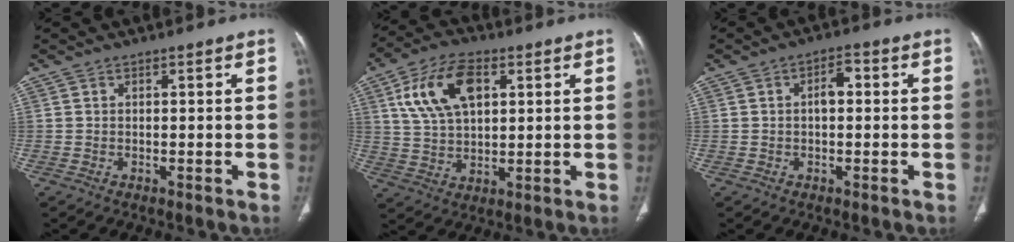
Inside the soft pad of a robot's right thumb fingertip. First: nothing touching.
{"total": 13.3, "force": [4.6, 7.5, 10.0], "torque": [-0.181, 0.000, 0.088]}
{"total": 3.4, "force": [0.3, 1.9, 2.8], "torque": [-0.038, 0.012, 0.000]}